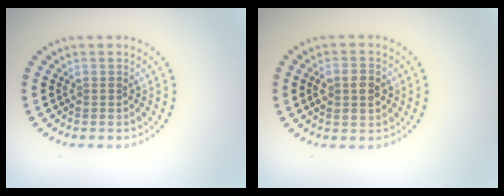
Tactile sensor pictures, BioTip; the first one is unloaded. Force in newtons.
{"total": 2.7, "press": 2.7, "slide": 0.1}